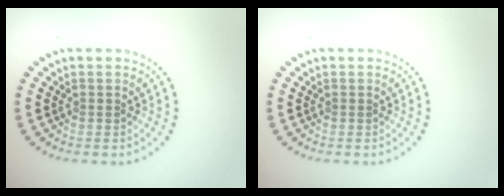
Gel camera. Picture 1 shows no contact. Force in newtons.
{"total": 0.0}